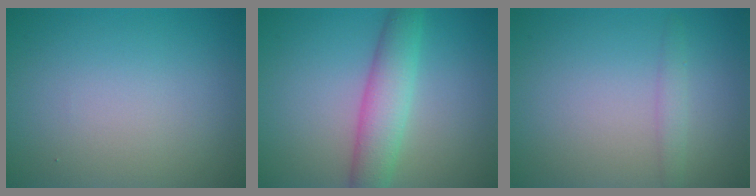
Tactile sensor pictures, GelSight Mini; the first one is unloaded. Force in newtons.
{"total": 5.4, "press": 5.4, "slide": 0.2}
{"total": 1.3, "press": 1.3, "slide": 0.1}